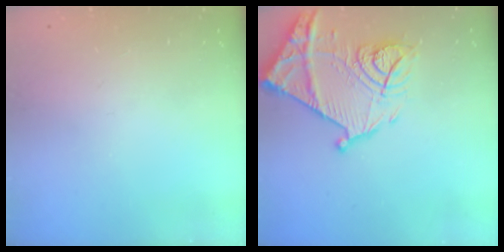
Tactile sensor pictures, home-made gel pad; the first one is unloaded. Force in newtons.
{"total": 18.1, "press": 18.0, "slide": 1.6}